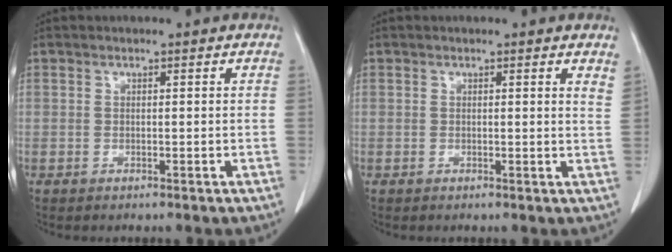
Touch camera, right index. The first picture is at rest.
{"total": 1.8, "force": [1.6, 0.1, 0.8], "torque": [-0.013, -0.008, 0.007]}